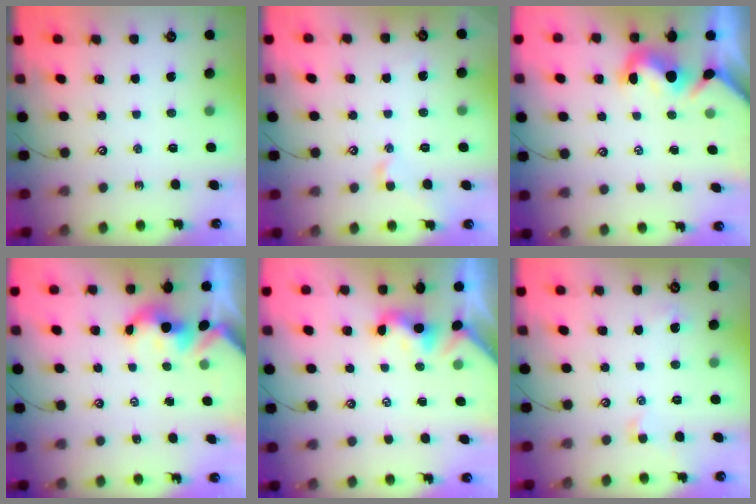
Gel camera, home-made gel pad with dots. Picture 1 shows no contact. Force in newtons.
{"total": 2.2, "press": 2.1, "slide": 0.5}
{"total": 1.5, "press": 1.2, "slide": 0.9}
{"total": 1.8, "press": 1.8, "slide": 0.2}
{"total": 1.9, "press": 1.8, "slide": 0.5}
{"total": 1.6, "press": 1.5, "slide": 0.5}